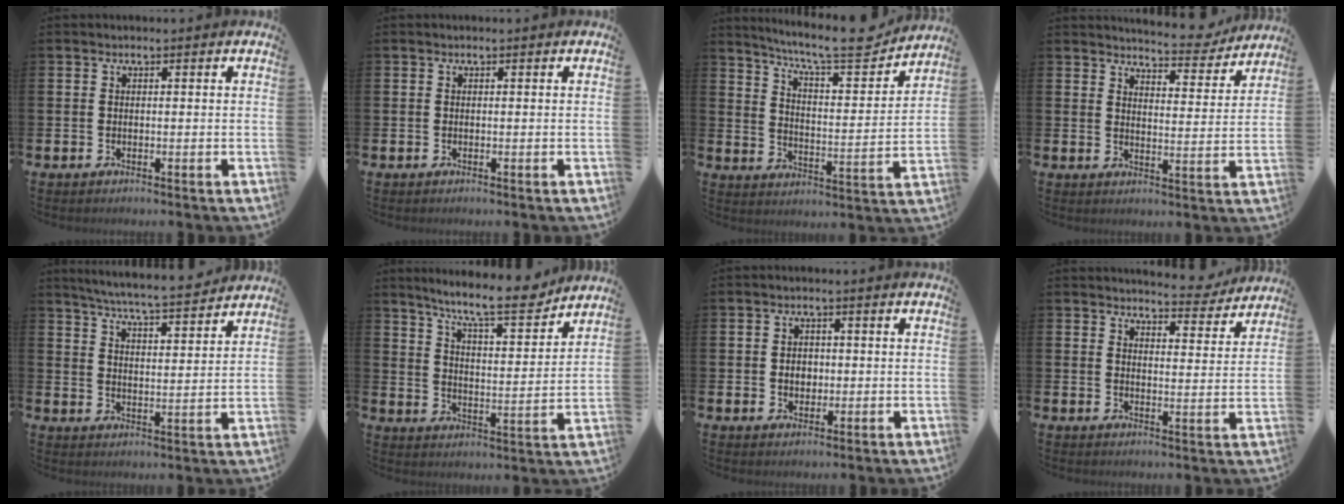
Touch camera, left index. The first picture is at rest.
{"total": 0.0}
{"total": 9.5, "force": [8.5, 1.3, 4.1], "torque": [-0.092, -0.057, 0.141]}
{"total": 5.7, "force": [5.6, 0.8, 0.8], "torque": [-0.017, -0.042, 0.094]}
{"total": 6.2, "force": [6.0, -0.2, 1.6], "torque": [-0.048, -0.044, 0.102]}
{"total": 10.1, "force": [9.0, 1.2, 4.5], "torque": [-0.103, -0.053, 0.153]}
{"total": 2.3, "force": [0.0, 1.9, 1.3], "torque": [-0.010, 0.003, -0.006]}
{"total": 5.0, "force": [4.9, 0.8, 0.6], "torque": [-0.007, -0.036, 0.083]}